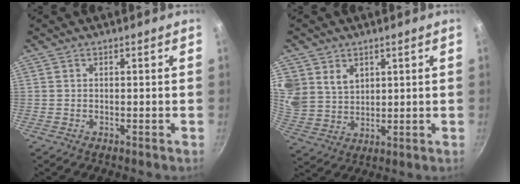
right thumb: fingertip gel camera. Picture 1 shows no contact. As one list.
[{"total": 11.8, "force": [5.3, 9.2, 5.1], "torque": [-0.104, -0.010, 0.120]}]